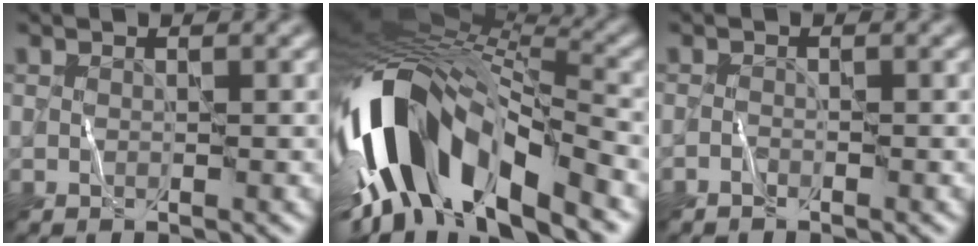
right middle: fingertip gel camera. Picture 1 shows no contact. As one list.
[{"total": 14.0, "force": [-4.7, 6.2, 11.7], "torque": [-0.224, 0.020, -0.087]}, {"total": 0.6, "force": [-0.6, 0.0, 0.1], "torque": [0.000, 0.003, -0.014]}]